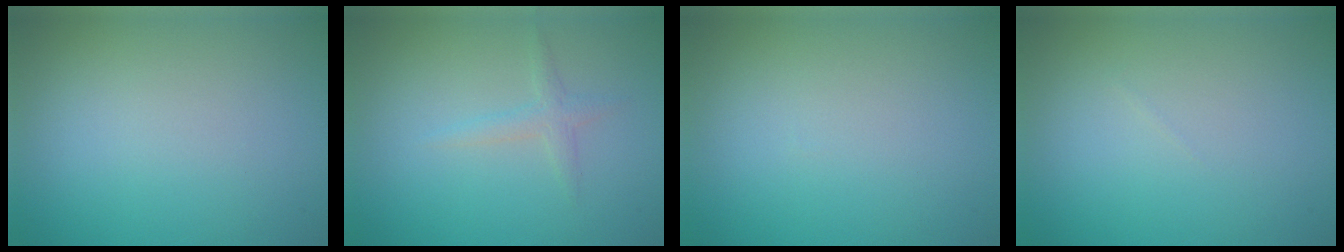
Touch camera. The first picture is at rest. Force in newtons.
{"total": 1.3, "press": 1.3, "slide": 0.1}
{"total": 0.0}
{"total": 0.0}